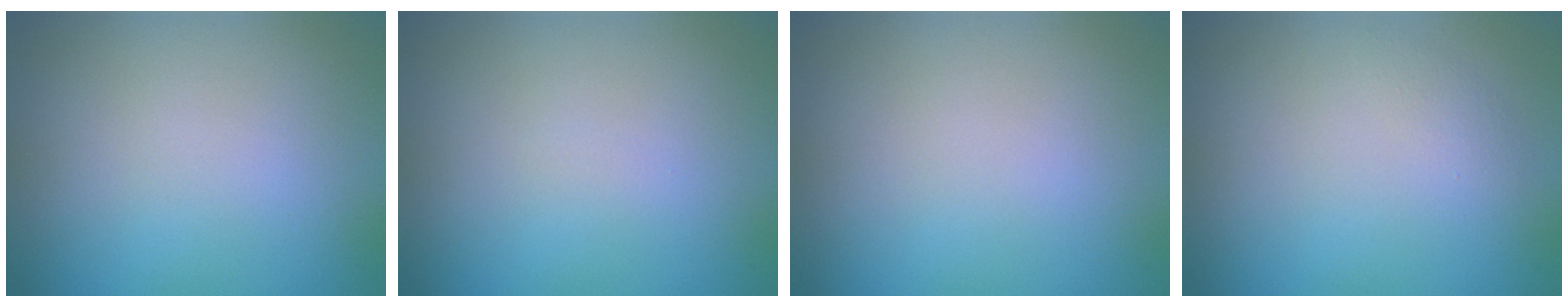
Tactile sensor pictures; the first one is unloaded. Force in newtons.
{"total": 0.0}
{"total": 0.0}
{"total": 0.6, "press": 0.6, "slide": 0.1}